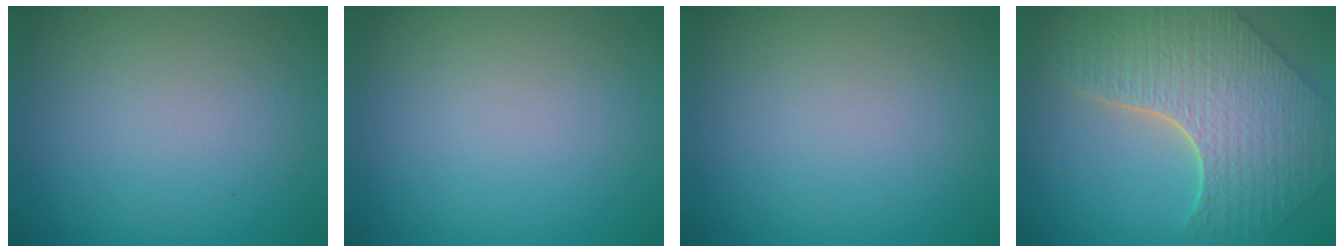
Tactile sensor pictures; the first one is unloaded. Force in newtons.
{"total": 0.0}
{"total": 0.0}
{"total": 8.5, "press": 6.1, "slide": 5.8}